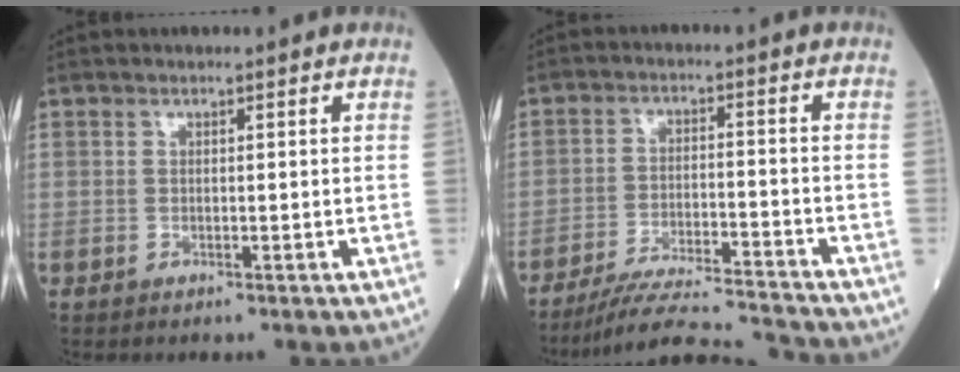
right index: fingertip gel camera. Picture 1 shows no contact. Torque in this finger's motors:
{"motor_torque": [-0.72, -0.66, 0.06, -0.01]}